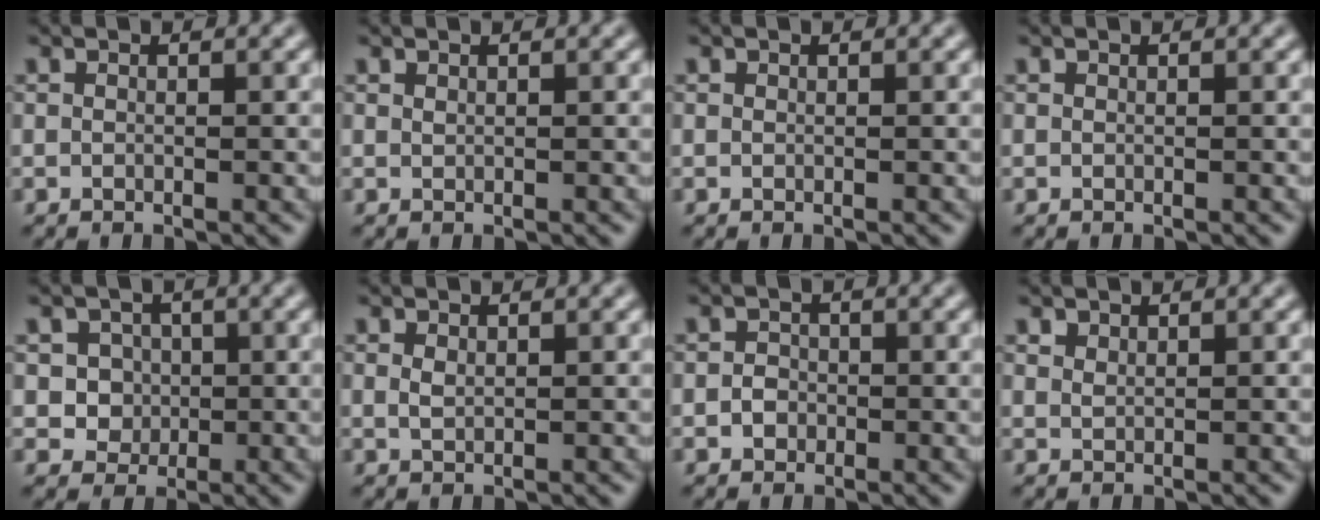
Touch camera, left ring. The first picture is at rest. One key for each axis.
{"total": 0.0}
{"total": 0.0}
{"total": 0.0}
{"total": 2.9, "fx": 0.3, "fy": 2.7, "fz": 1.0, "tx": -0.004, "ty": 0.002, "tz": 0.007}
{"total": 0.9, "fx": 0.3, "fy": 0.5, "fz": 0.7, "tx": -0.017, "ty": -0.001, "tz": 0.008}
{"total": 1.3, "fx": -0.4, "fy": 1.2, "fz": 0.5, "tx": -0.003, "ty": 0.000, "tz": -0.011}
{"total": 0.9, "fx": 0.8, "fy": 0.4, "fz": 0.2, "tx": -0.006, "ty": -0.001, "tz": 0.017}